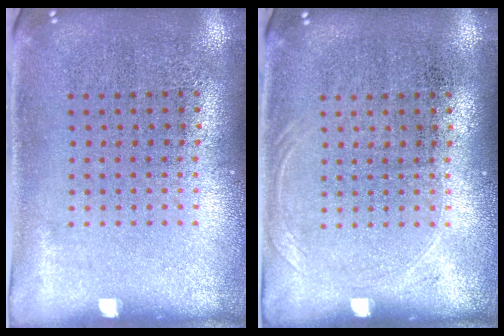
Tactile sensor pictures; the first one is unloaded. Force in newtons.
{"total": 0.7, "press": 0.7, "slide": 0.3}